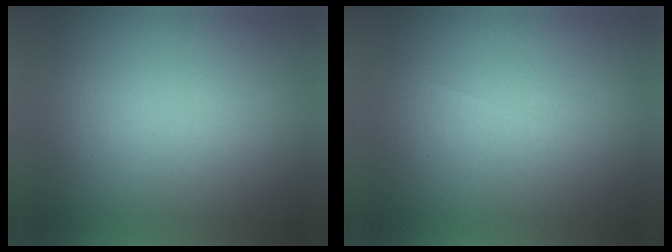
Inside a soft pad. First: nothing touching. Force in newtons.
{"total": 1.2}